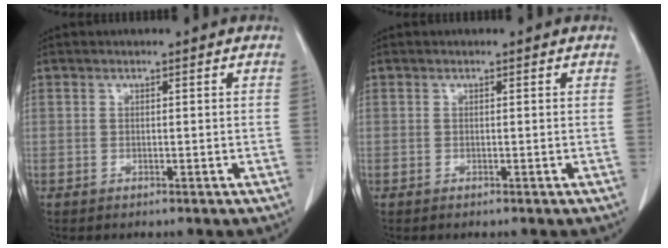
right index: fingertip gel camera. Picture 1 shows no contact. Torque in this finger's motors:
{"motor_torque": [-0.05, 0.01, 0.02, 0.01]}